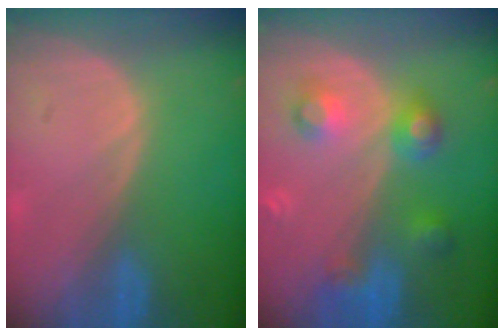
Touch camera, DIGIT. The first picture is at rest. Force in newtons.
{"total": 6.0, "press": 6.0, "slide": 0.2}